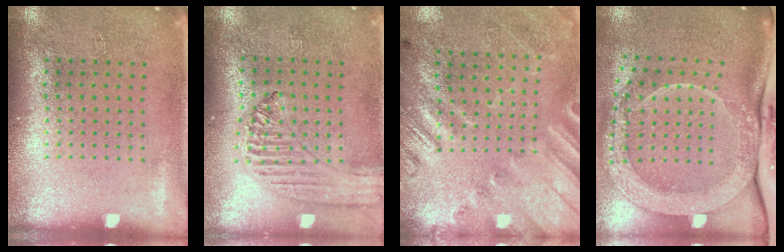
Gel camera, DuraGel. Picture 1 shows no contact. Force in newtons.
{"total": 1.2, "press": 1.2, "slide": 0.1}
{"total": 2.6, "press": 1.9, "slide": 1.8}
{"total": 2.7, "press": 2.3, "slide": 1.5}